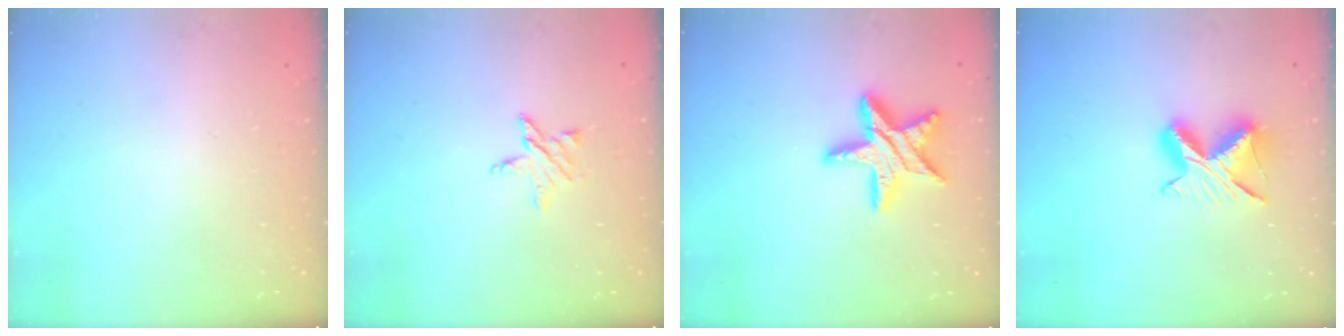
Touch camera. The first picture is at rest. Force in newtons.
{"total": 5.6, "press": 5.6, "slide": 0.5}
{"total": 15.4, "press": 15.4, "slide": 1.3}
{"total": 9.0, "press": 8.9, "slide": 0.9}